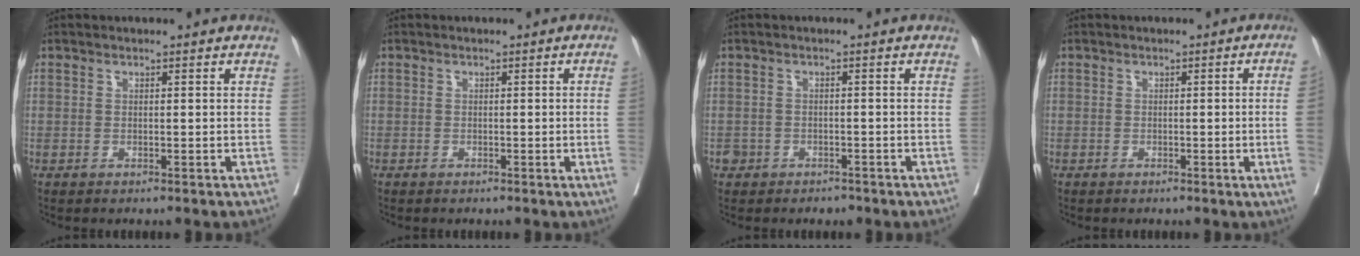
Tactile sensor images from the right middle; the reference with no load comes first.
{"total": 1.8, "force": [-0.3, -0.8, 1.5], "torque": [-0.017, -0.002, -0.004]}
{"total": 2.6, "force": [-1.8, 1.9, 0.2], "torque": [-0.008, 0.008, -0.029]}
{"total": 3.7, "force": [-0.5, -1.4, 3.4], "torque": [-0.039, -0.007, -0.006]}